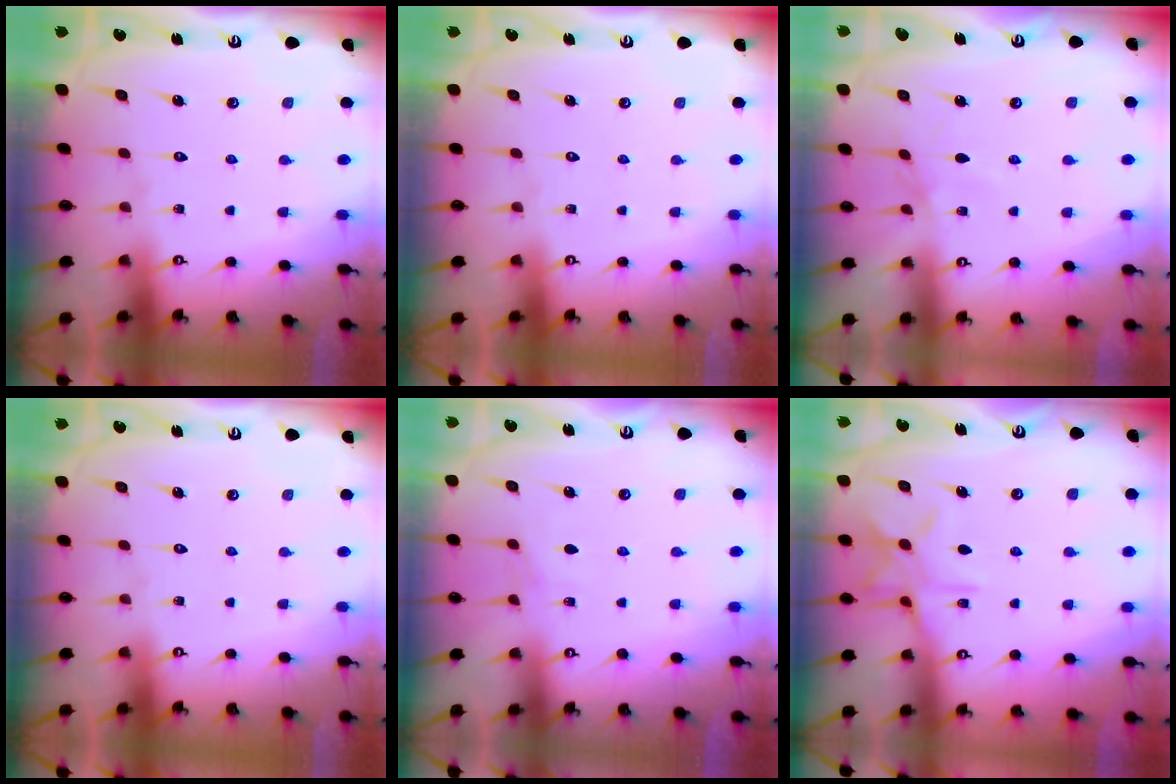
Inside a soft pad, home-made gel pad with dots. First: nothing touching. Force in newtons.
{"total": 0.0}
{"total": 2.0, "press": 1.9, "slide": 0.4}
{"total": 0.0}
{"total": 3.0, "press": 2.9, "slide": 0.5}
{"total": 10.2, "press": 10.2, "slide": 0.9}